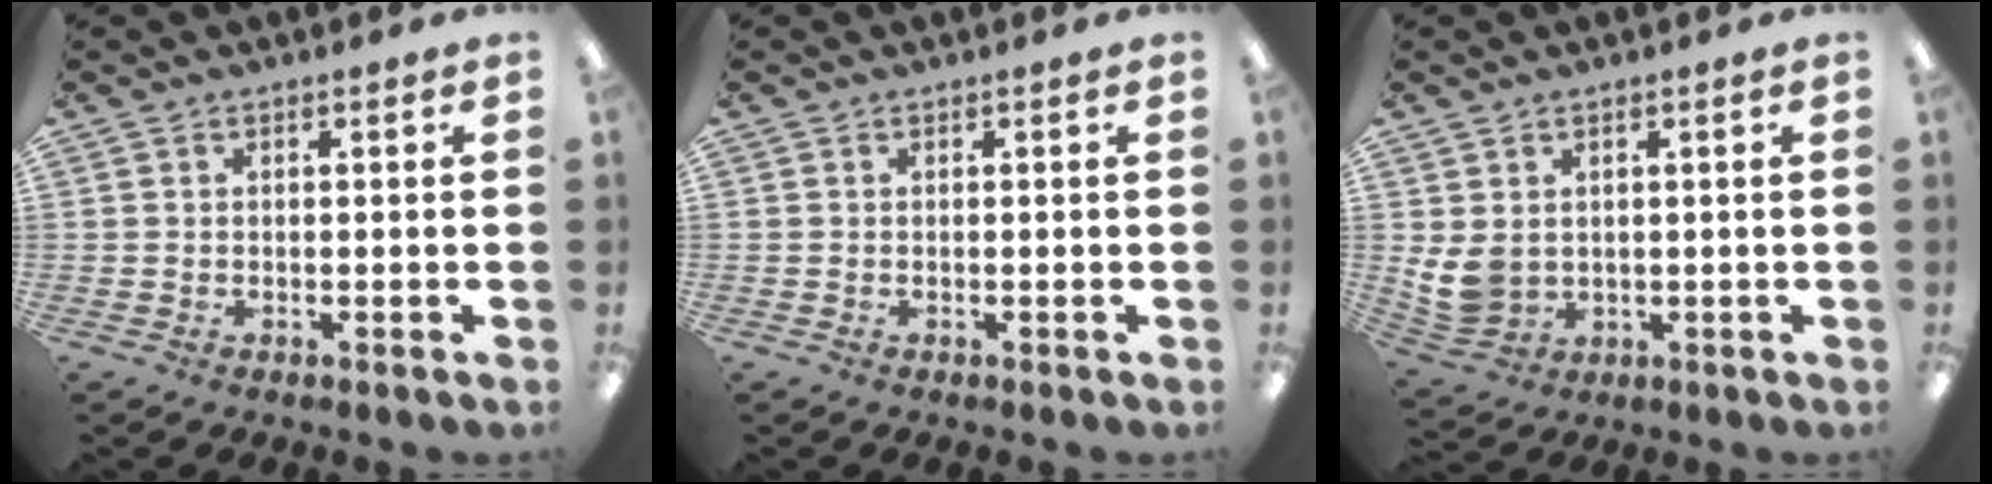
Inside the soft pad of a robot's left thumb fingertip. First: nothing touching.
{"total": 0.0}
{"total": 6.4, "force": [1.8, 4.9, 3.7], "torque": [-0.090, -0.004, 0.038]}